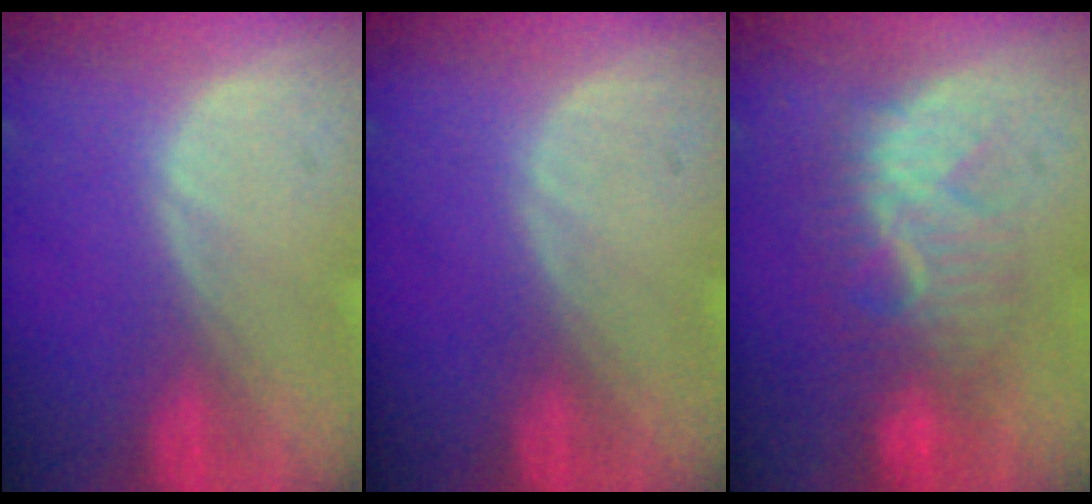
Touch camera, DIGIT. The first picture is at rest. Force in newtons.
{"total": 0.0}
{"total": 8.4, "press": 8.0, "slide": 2.4}